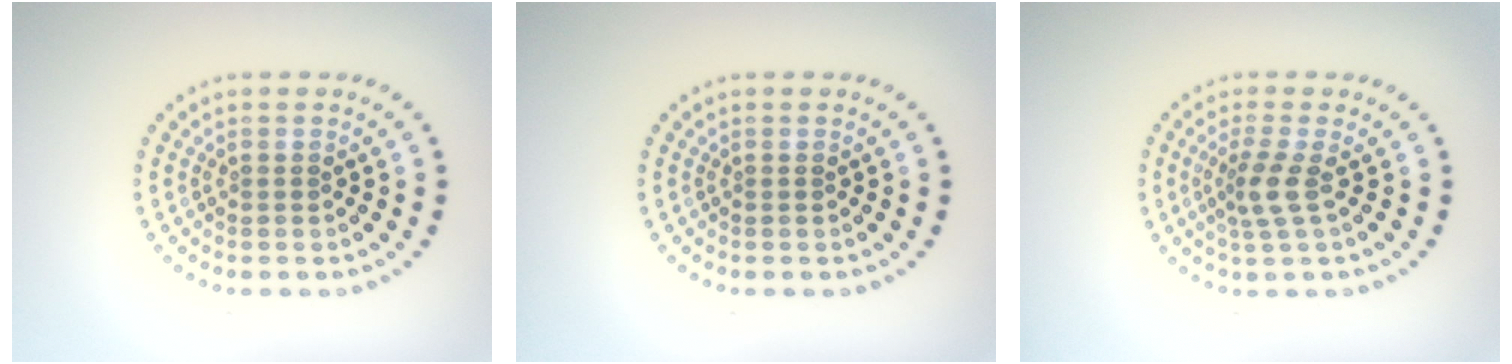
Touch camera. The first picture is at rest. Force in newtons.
{"total": 0.0}
{"total": 2.4, "press": 1.8, "slide": 1.6}